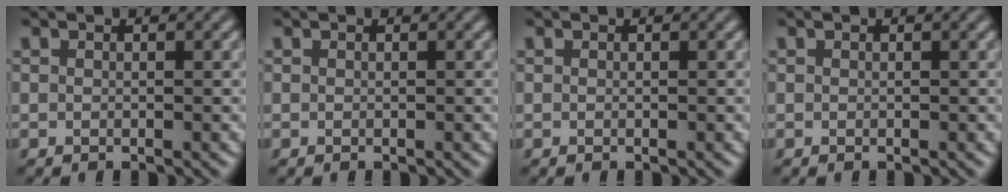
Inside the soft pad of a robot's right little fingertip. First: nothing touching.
{"total": 0.0}
{"total": 0.0}
{"total": 0.0}